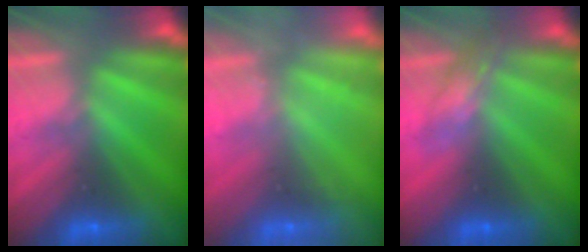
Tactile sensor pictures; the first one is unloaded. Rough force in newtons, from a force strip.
{"total": 2.2}
{"total": 2.1}